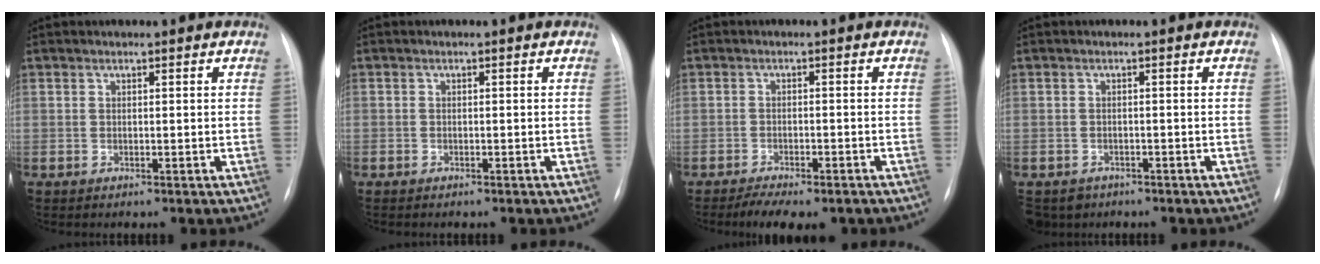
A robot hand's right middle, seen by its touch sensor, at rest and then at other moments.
{"total": 0.9, "force": [-0.7, 0.3, 0.4], "torque": [-0.002, 0.000, -0.007]}
{"total": 7.7, "force": [-6.1, 2.4, 4.1], "torque": [-0.053, -0.005, -0.083]}
{"total": 4.3, "force": [-3.1, 2.9, 0.4], "torque": [0.000, 0.004, -0.046]}